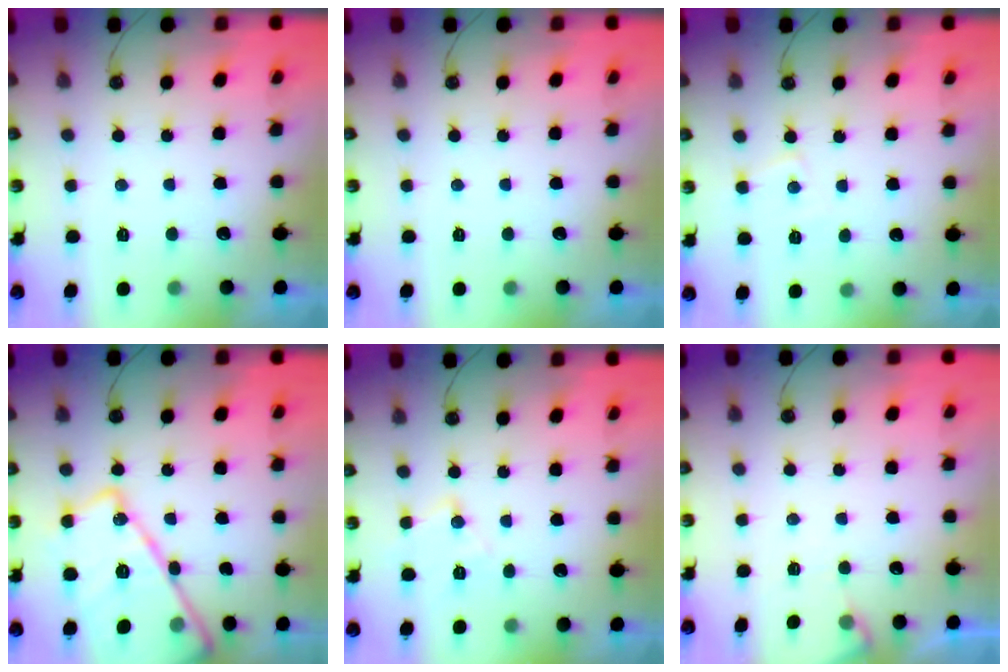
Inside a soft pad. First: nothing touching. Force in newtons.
{"total": 0.0}
{"total": 5.4, "press": 5.4, "slide": 0.8}
{"total": 23.1, "press": 23.0, "slide": 2.5}
{"total": 9.6, "press": 9.6, "slide": 0.6}
{"total": 4.7, "press": 4.7, "slide": 0.6}